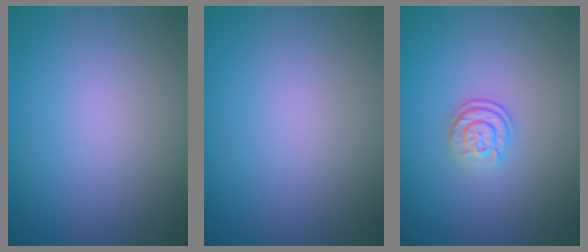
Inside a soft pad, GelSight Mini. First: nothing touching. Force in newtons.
{"total": 0.0}
{"total": 2.1, "press": 1.7, "slide": 1.3}